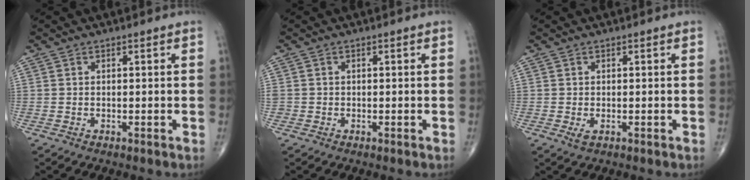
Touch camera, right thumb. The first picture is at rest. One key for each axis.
{"total": 0.7, "fx": -0.1, "fy": 0.7, "fz": 0.2, "tx": 0.002, "ty": 0.003, "tz": -0.001}
{"total": 0.7, "fx": -0.2, "fy": 0.4, "fz": 0.5, "tx": -0.011, "ty": -0.002, "tz": -0.003}